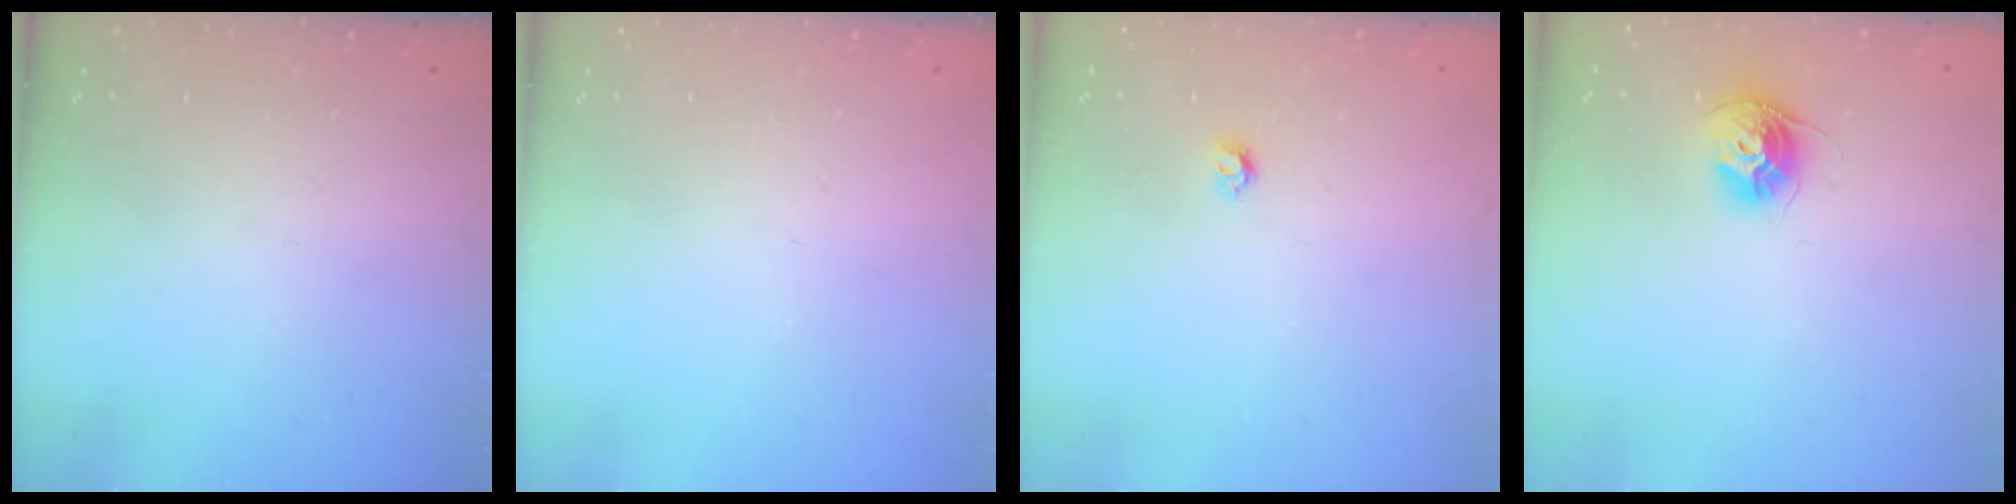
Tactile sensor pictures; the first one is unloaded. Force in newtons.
{"total": 0.0}
{"total": 3.2, "press": 3.2, "slide": 0.3}
{"total": 10.5, "press": 10.4, "slide": 0.8}